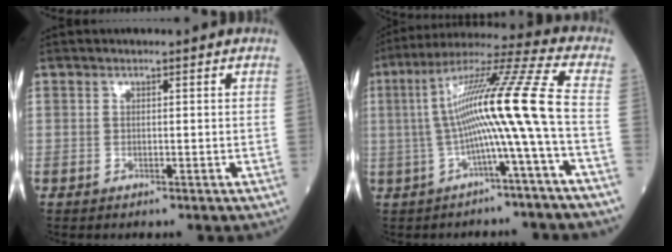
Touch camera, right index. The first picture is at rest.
{"total": 14.3, "force": [-1.6, -2.0, 14.1], "torque": [-0.250, 0.037, -0.035]}